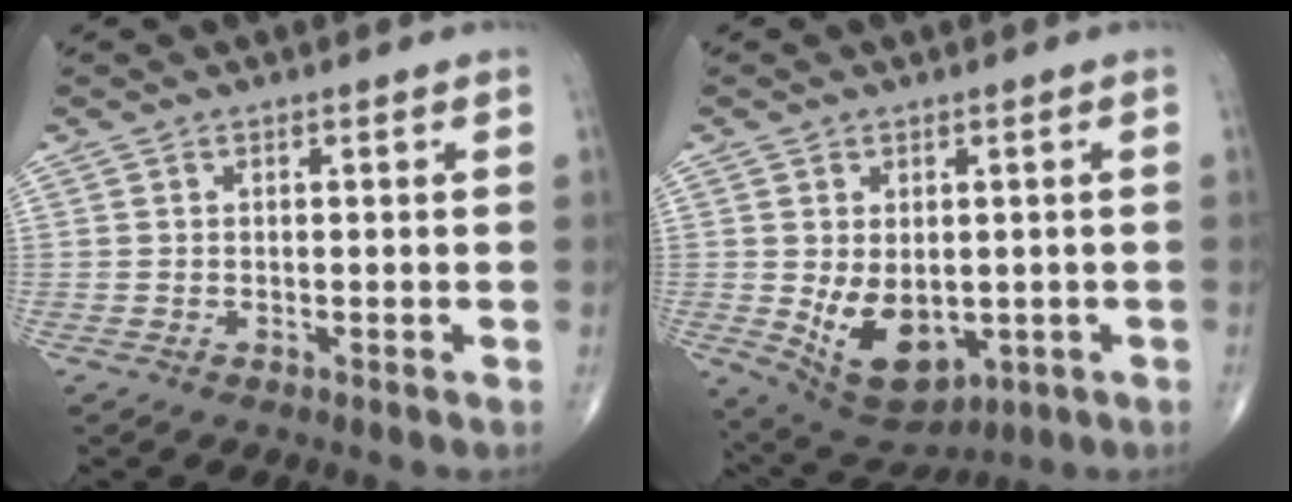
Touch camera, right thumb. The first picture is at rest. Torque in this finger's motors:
{"motor_torque": [-0.34, 0.29, 0.39, 0.18, 0.21]}